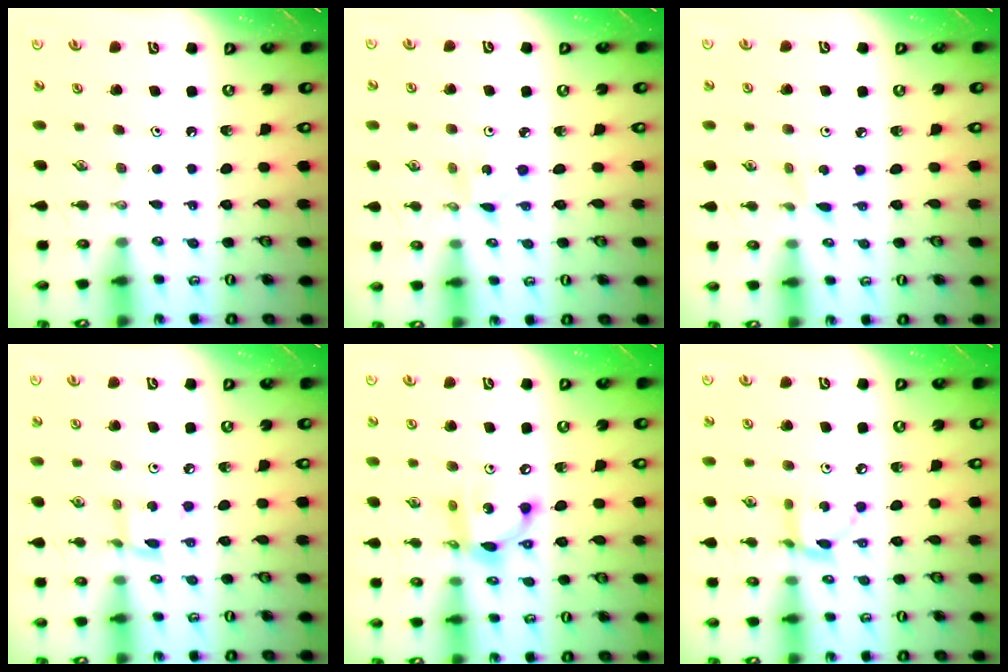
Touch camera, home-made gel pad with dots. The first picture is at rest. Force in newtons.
{"total": 1.3, "press": 1.3, "slide": 0.2}
{"total": 2.8, "press": 2.8, "slide": 0.4}
{"total": 2.0, "press": 2.0, "slide": 0.1}
{"total": 11.9, "press": 11.9, "slide": 0.7}
{"total": 6.2, "press": 6.2, "slide": 0.3}